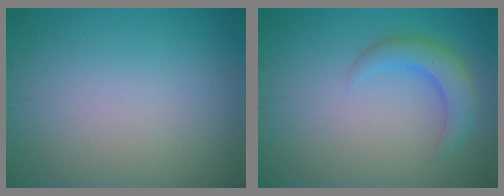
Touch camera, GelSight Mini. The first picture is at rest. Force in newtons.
{"total": 3.1, "press": 3.1, "slide": 0.1}